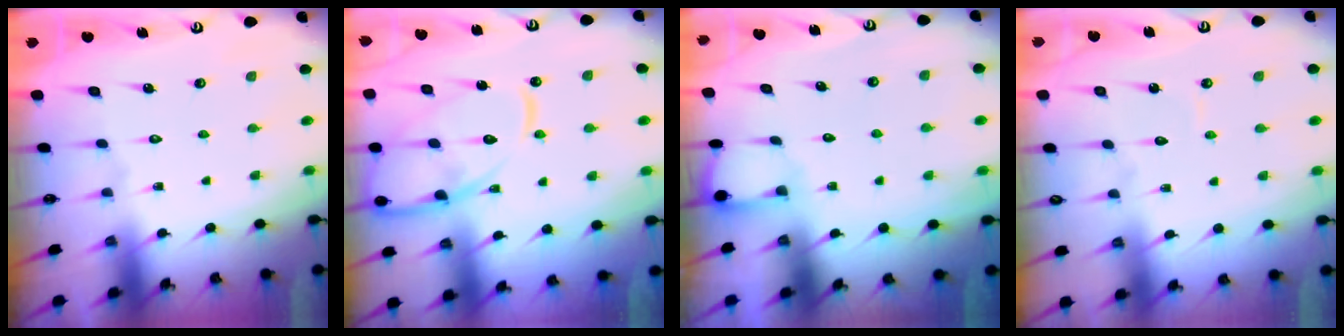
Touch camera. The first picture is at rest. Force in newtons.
{"total": 14.5, "press": 14.4, "slide": 1.4}
{"total": 2.0, "press": 2.0, "slide": 0.2}
{"total": 3.4, "press": 3.4, "slide": 0.2}